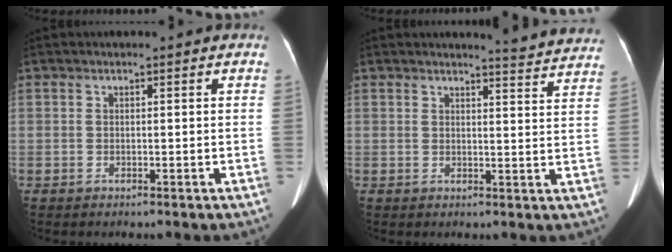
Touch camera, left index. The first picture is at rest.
{"total": 8.8, "force": [8.7, -0.1, 1.3], "torque": [-0.013, -0.037, 0.081]}